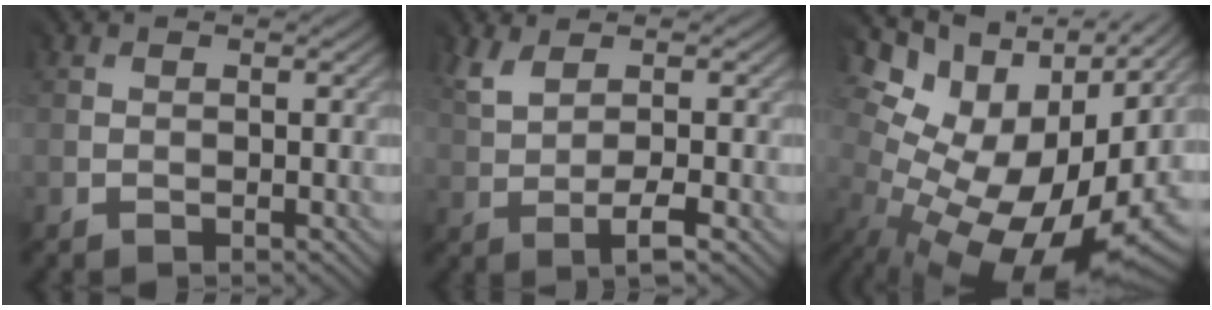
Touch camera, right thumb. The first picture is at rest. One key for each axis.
{"total": 3.7, "fx": 1.1, "fy": 0.9, "fz": 3.5, "tx": -0.080, "ty": 0.002, "tz": 0.021}
{"total": 16.3, "fx": 2.2, "fy": 10.6, "fz": 12.2, "tx": -0.181, "ty": 0.021, "tz": 0.082}